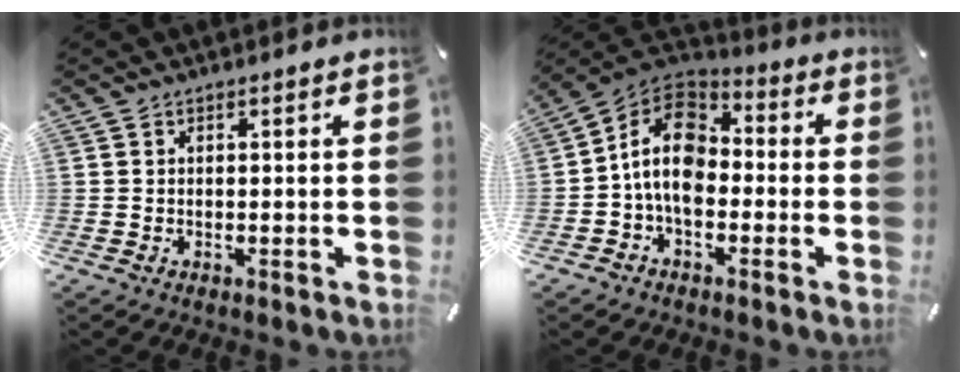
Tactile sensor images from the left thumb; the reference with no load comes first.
{"total": 12.3, "force": [-2.0, 8.5, 8.7], "torque": [-0.183, 0.018, -0.038]}